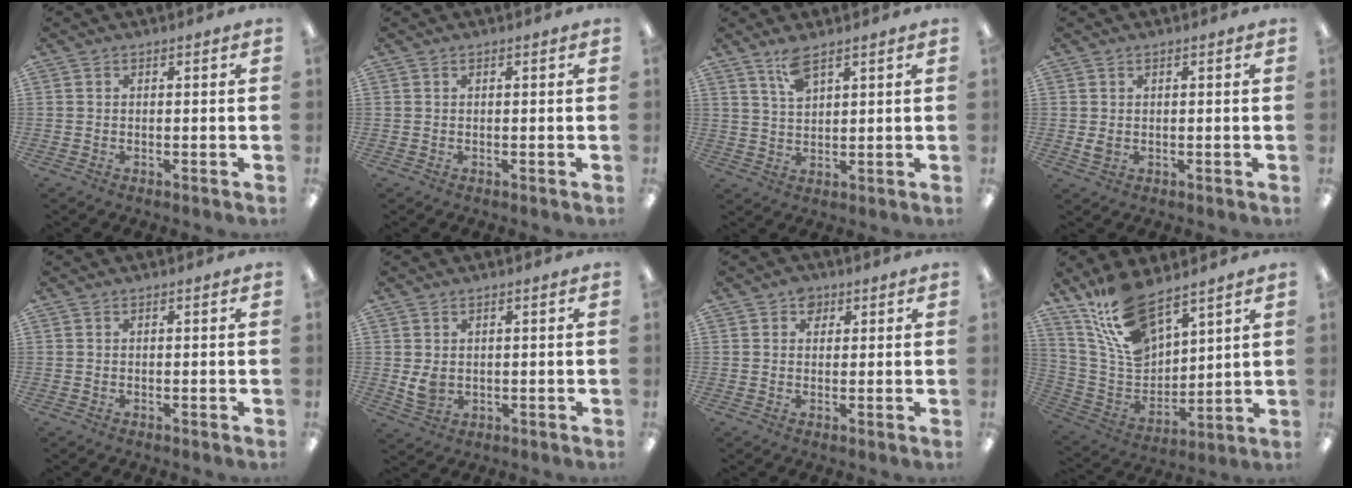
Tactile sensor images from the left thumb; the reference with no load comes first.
{"total": 0.0}
{"total": 5.6, "force": [4.0, 1.7, 3.5], "torque": [-0.071, -0.007, 0.071]}
{"total": 1.9, "force": [0.3, 1.3, 1.4], "torque": [-0.026, -0.004, 0.001]}
{"total": 0.0}
{"total": 3.8, "force": [0.9, 2.8, 2.4], "torque": [-0.036, -0.006, 0.015]}
{"total": 3.1, "force": [1.8, 2.3, 1.1], "torque": [-0.008, -0.003, 0.029]}
{"total": 16.2, "force": [12.1, 7.1, 8.1], "torque": [-0.175, -0.062, 0.227]}